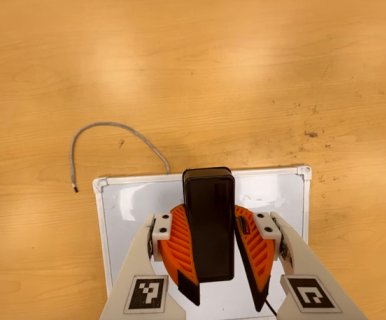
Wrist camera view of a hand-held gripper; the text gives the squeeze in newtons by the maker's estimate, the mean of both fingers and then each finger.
{"total": 10.2, "left": 10.1, "right": 10.4}